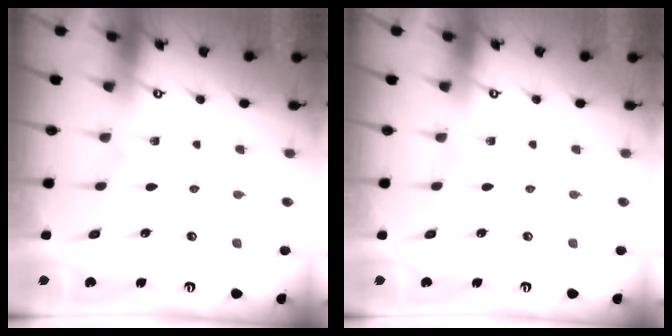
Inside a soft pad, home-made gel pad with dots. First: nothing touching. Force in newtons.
{"total": 0.0}